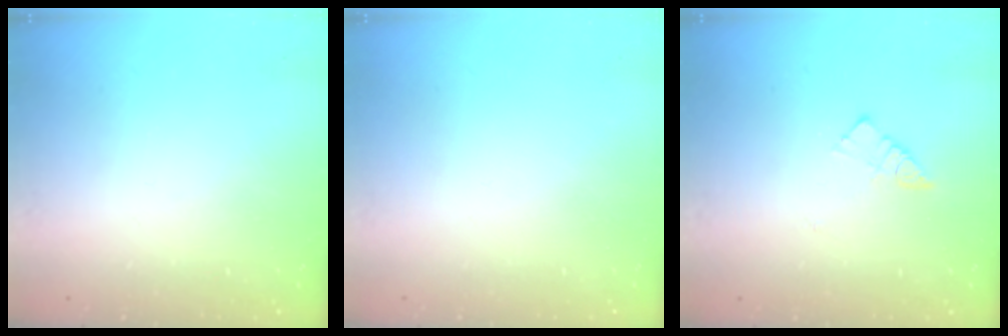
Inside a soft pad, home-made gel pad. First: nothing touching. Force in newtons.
{"total": 1.5, "press": 1.5, "slide": 0.1}
{"total": 4.1, "press": 4.0, "slide": 0.5}